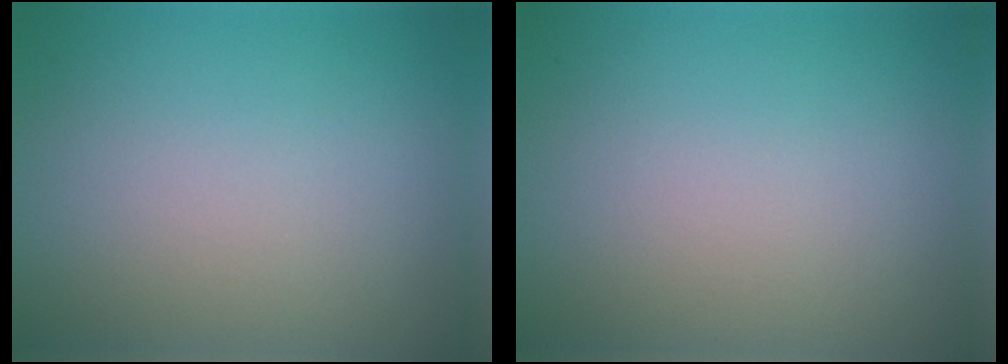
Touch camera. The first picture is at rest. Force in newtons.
{"total": 0.0}